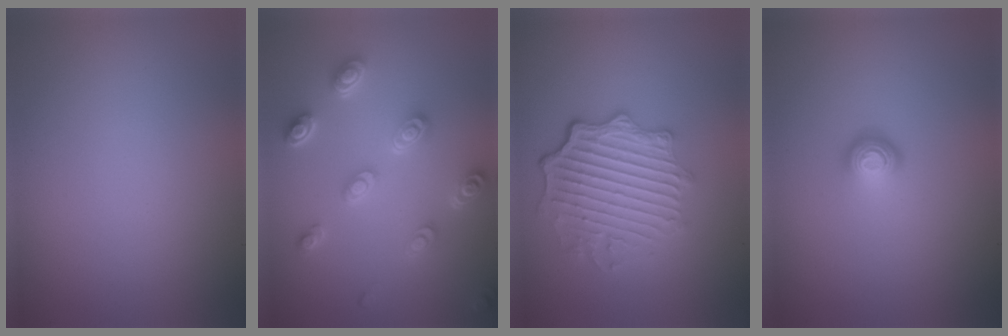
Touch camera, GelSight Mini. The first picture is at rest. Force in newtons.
{"total": 4.4, "press": 3.6, "slide": 2.5}
{"total": 6.0, "press": 4.7, "slide": 3.8}
{"total": 1.7, "press": 1.1, "slide": 1.3}